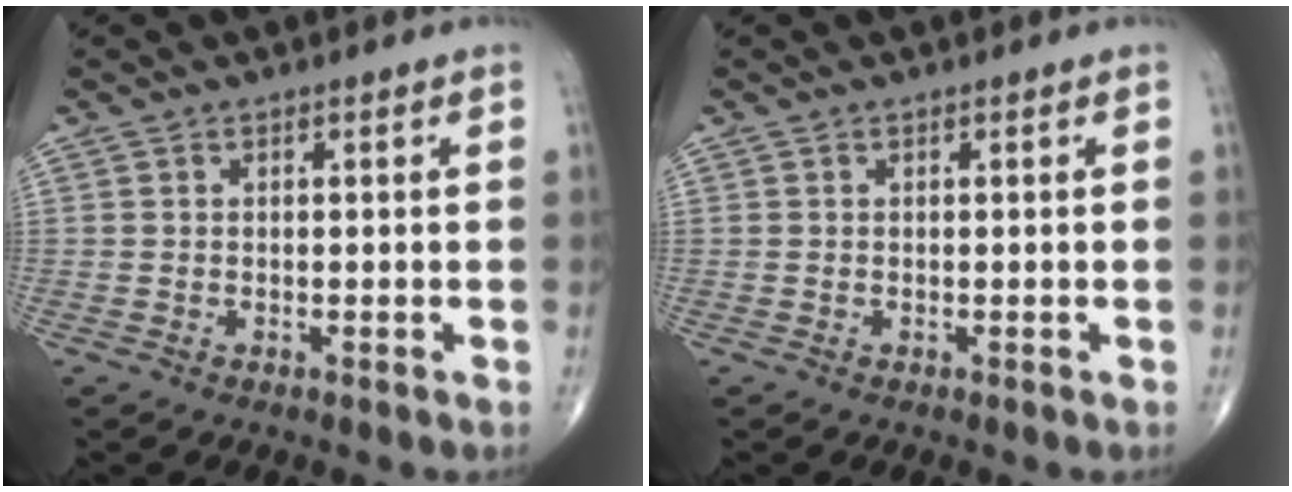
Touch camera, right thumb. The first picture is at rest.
{"total": 0.0}